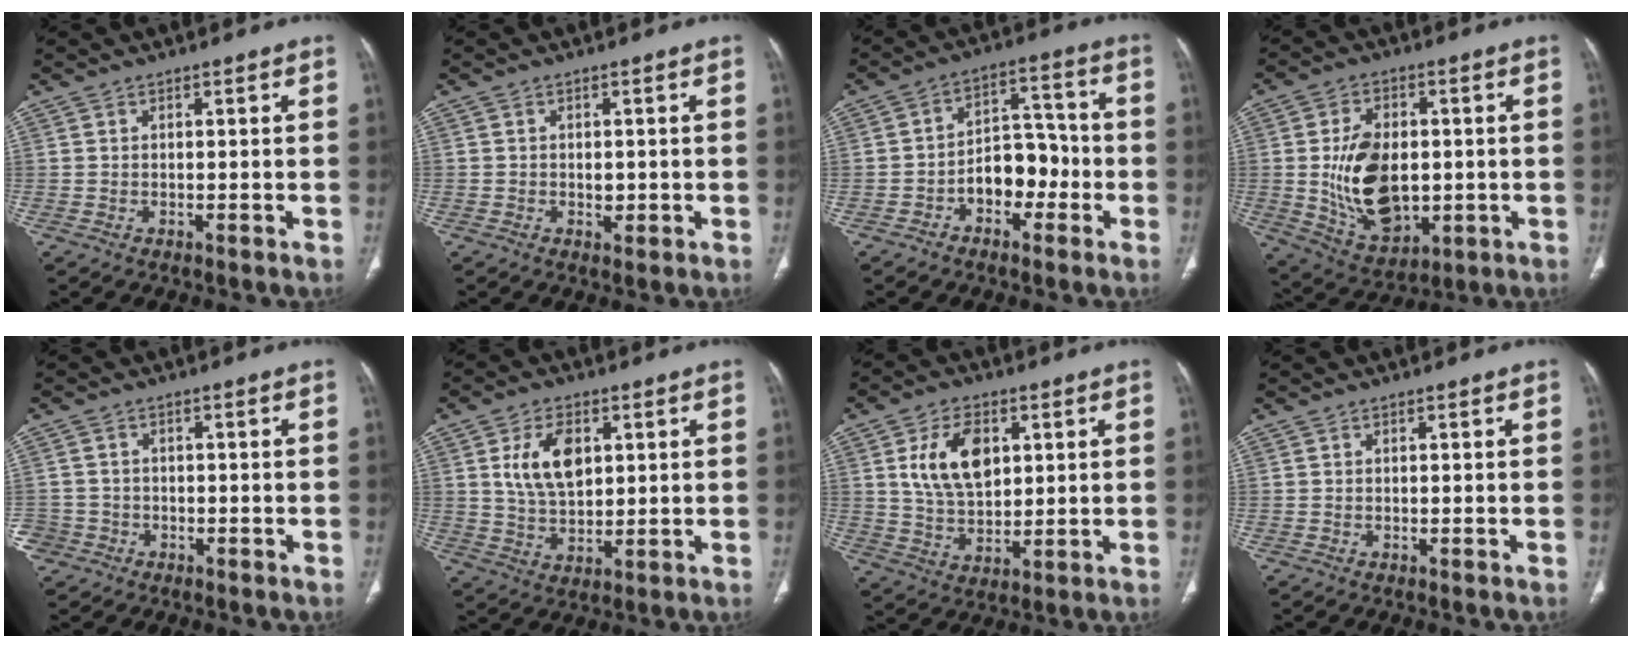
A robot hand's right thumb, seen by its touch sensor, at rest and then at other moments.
{"total": 1.7, "force": [-0.2, 1.3, 1.1], "torque": [-0.008, 0.001, -0.001]}
{"total": 9.2, "force": [-3.1, 6.3, 5.9], "torque": [-0.055, 0.051, -0.056]}
{"total": 15.5, "force": [-0.6, 10.1, 11.8], "torque": [-0.181, -0.010, 0.012]}
{"total": 4.0, "force": [-1.7, 3.6, 0.1], "torque": [0.008, 0.017, -0.031]}
{"total": 9.6, "force": [2.8, 5.8, 7.2], "torque": [-0.118, -0.010, 0.059]}
{"total": 11.7, "force": [3.4, 7.3, 8.5], "torque": [-0.133, -0.012, 0.070]}
{"total": 0.0}